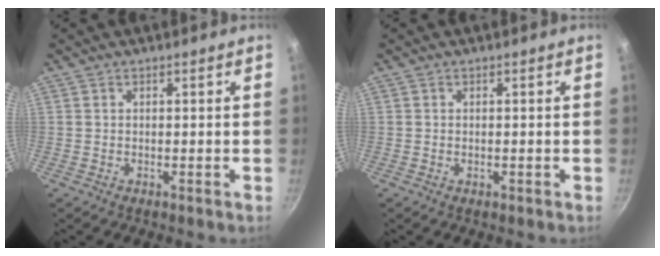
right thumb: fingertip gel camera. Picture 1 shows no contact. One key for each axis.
{"total": 0.5, "fx": -0.2, "fy": 0.3, "fz": 0.4, "tx": -0.005, "ty": 0.002, "tz": -0.003}